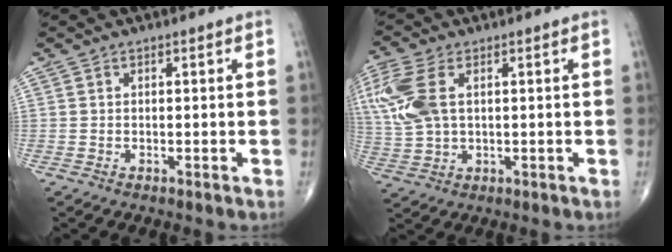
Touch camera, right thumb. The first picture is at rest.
{"total": 11.3, "force": [3.1, 6.3, 8.8], "torque": [-0.231, 0.006, 0.068]}